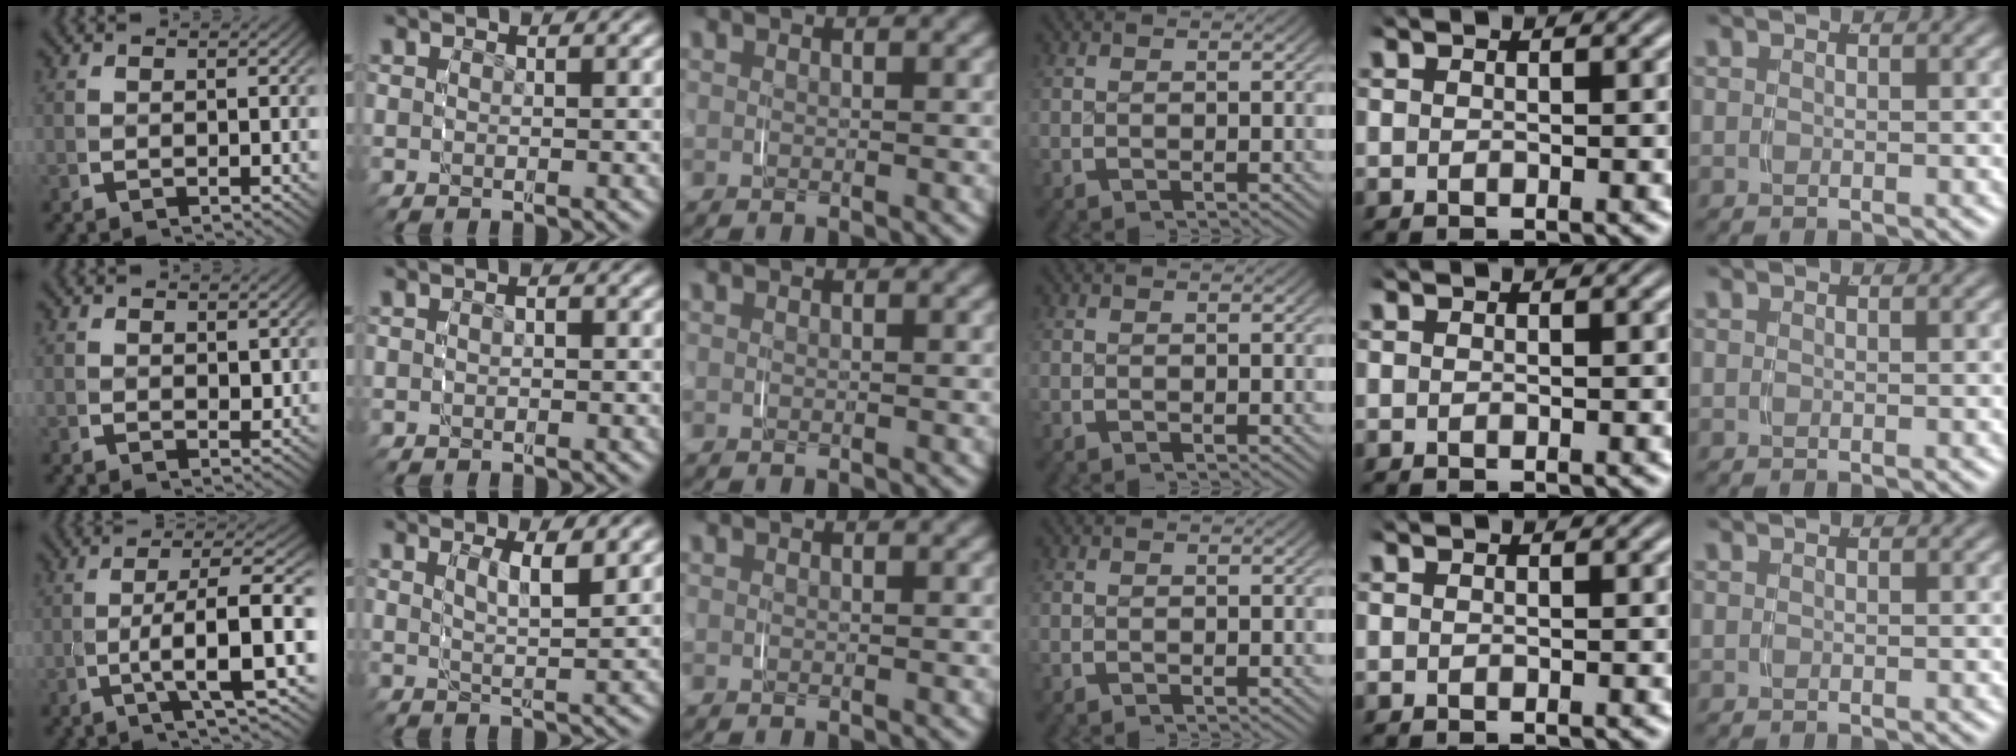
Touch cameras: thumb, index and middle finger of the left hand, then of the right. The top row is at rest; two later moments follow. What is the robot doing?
{"motion": "grasp_and_lifting", "object": "map"}